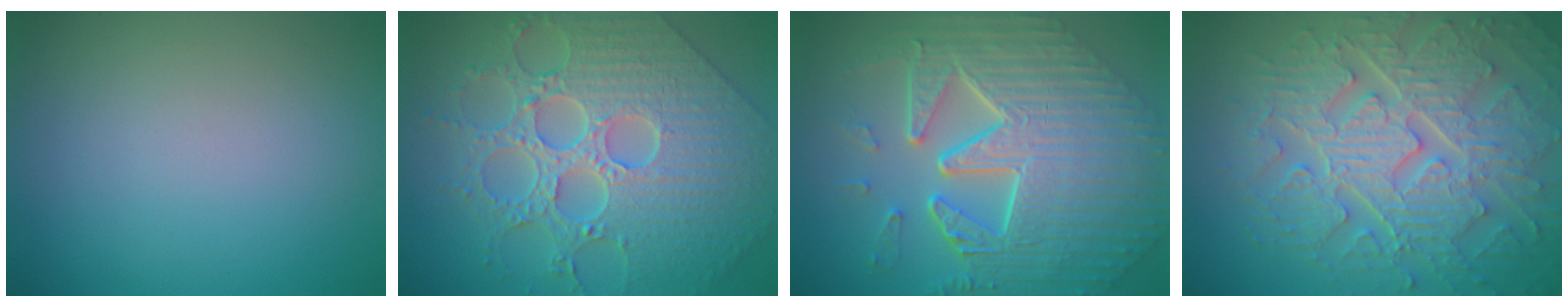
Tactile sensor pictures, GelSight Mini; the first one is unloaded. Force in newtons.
{"total": 9.4, "press": 7.0, "slide": 6.2}
{"total": 10.7, "press": 7.3, "slide": 7.8}
{"total": 9.2, "press": 6.7, "slide": 6.3}